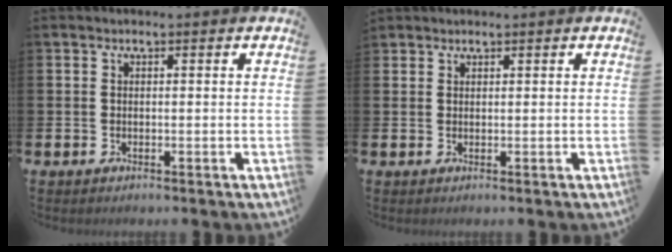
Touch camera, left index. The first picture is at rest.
{"total": 1.0, "force": [0.9, 0.4, -0.2], "torque": [0.015, -0.002, 0.015]}